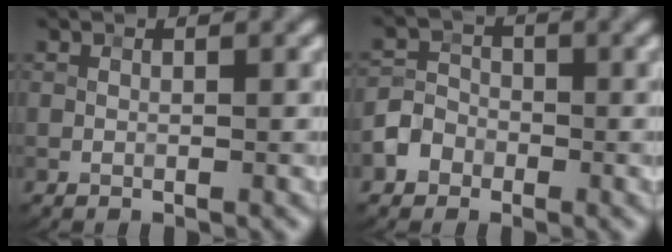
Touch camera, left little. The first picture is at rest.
{"total": 2.8, "force": [-1.4, 2.3, 0.8], "torque": [-0.007, 0.005, -0.029]}